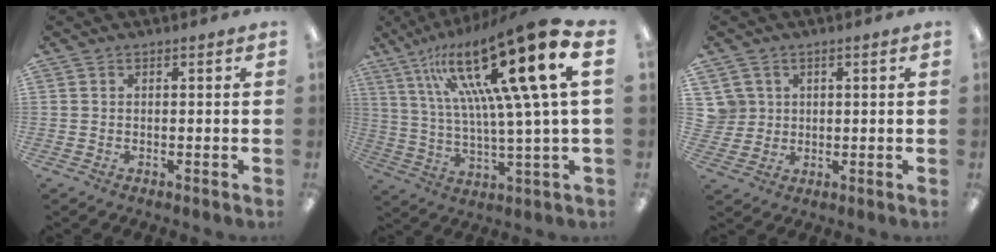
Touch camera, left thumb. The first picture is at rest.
{"total": 25.4, "force": [11.9, 4.6, 22.0], "torque": [-0.393, -0.078, 0.180]}
{"total": 4.6, "force": [1.6, 4.3, 0.2], "torque": [-0.013, 0.005, 0.032]}